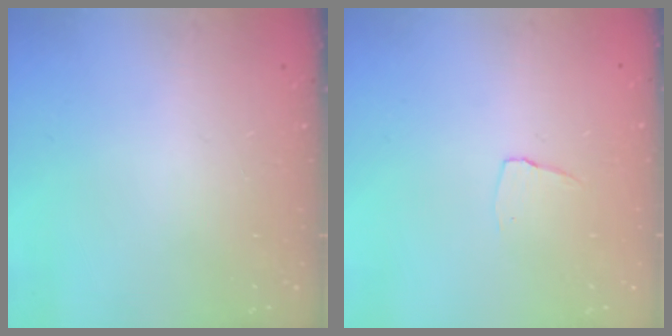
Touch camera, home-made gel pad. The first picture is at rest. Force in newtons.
{"total": 3.6, "press": 3.6, "slide": 0.3}